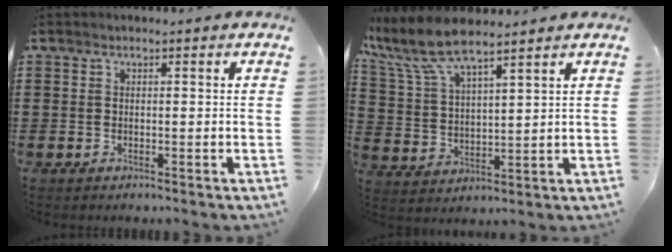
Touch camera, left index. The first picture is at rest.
{"total": 8.6, "force": [7.0, 1.7, 4.7], "torque": [-0.124, -0.029, 0.123]}